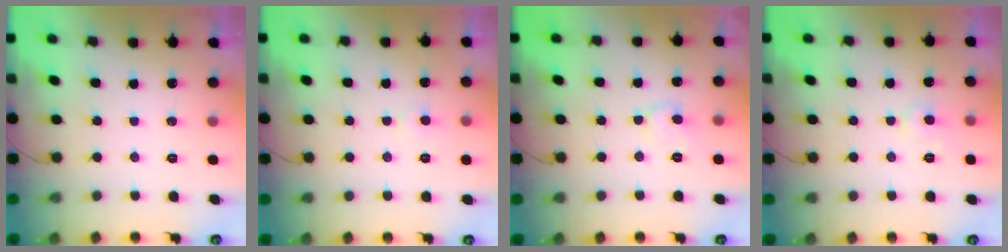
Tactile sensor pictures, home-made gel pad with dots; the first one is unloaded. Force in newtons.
{"total": 3.1, "press": 3.1, "slide": 0.3}
{"total": 6.9, "press": 6.9, "slide": 0.4}
{"total": 4.1, "press": 4.1, "slide": 0.6}